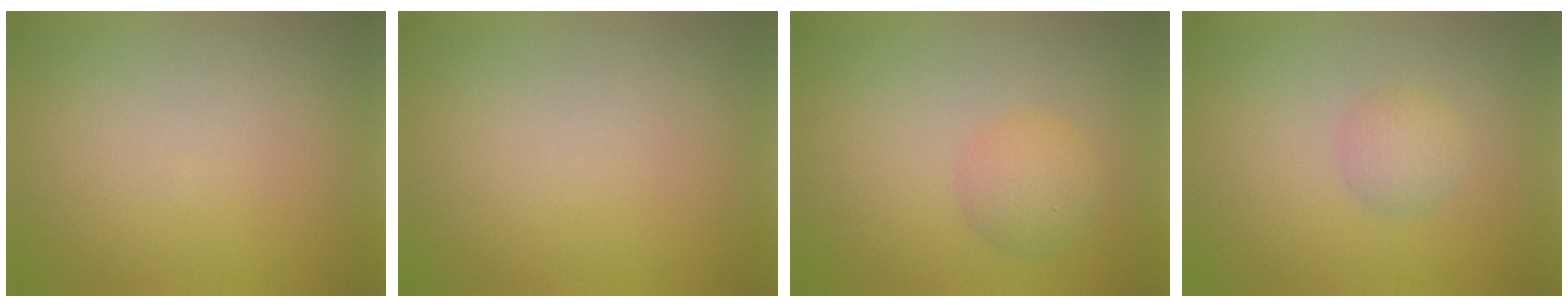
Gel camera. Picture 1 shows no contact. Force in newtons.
{"total": 0.0}
{"total": 2.6, "press": 2.6, "slide": 0.1}
{"total": 2.0, "press": 2.0, "slide": 0.2}